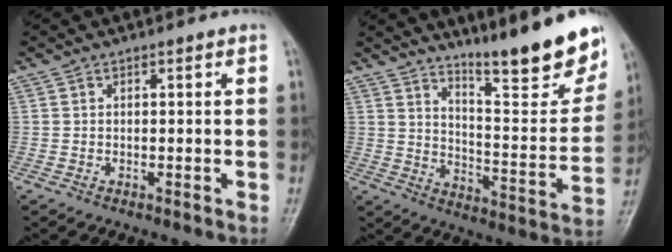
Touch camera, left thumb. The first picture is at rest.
{"total": 18.5, "force": [14.1, 2.6, 11.6], "torque": [-0.137, -0.107, 0.216]}